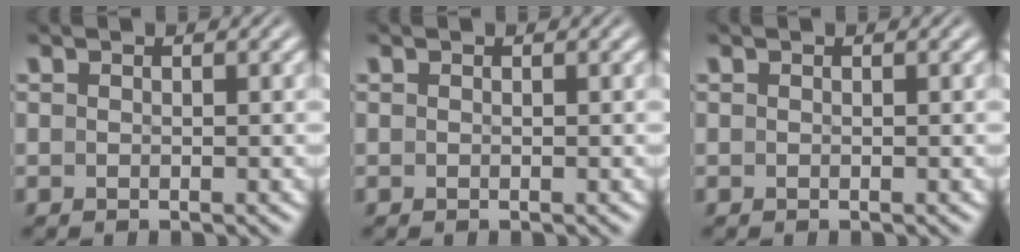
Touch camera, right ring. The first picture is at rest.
{"total": 0.0}
{"total": 0.0}